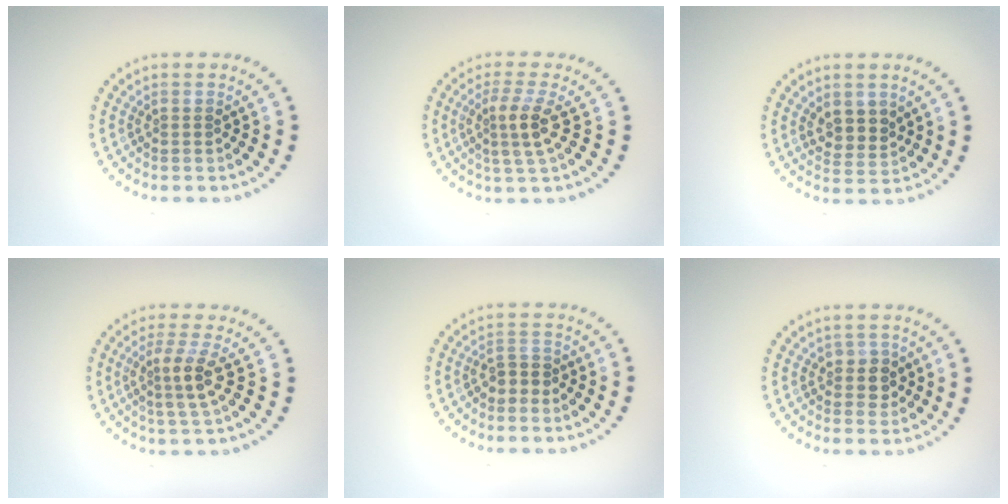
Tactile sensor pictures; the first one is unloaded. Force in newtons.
{"total": 2.8, "press": 2.4, "slide": 1.5}
{"total": 2.4, "press": 2.3, "slide": 0.9}
{"total": 2.8, "press": 2.4, "slide": 1.5}
{"total": 1.9, "press": 1.7, "slide": 0.7}
{"total": 2.0, "press": 1.8, "slide": 0.7}